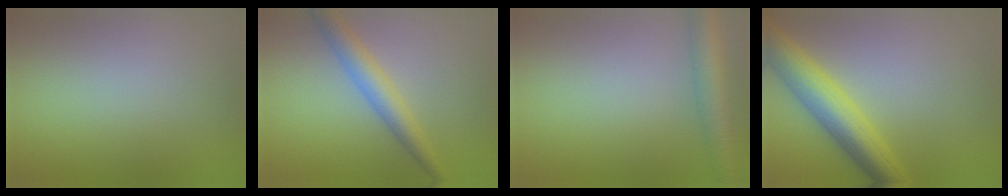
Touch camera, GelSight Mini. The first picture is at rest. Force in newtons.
{"total": 3.6, "press": 3.6, "slide": 0.1}
{"total": 4.9, "press": 4.9, "slide": 0.2}
{"total": 6.5, "press": 6.5, "slide": 0.2}